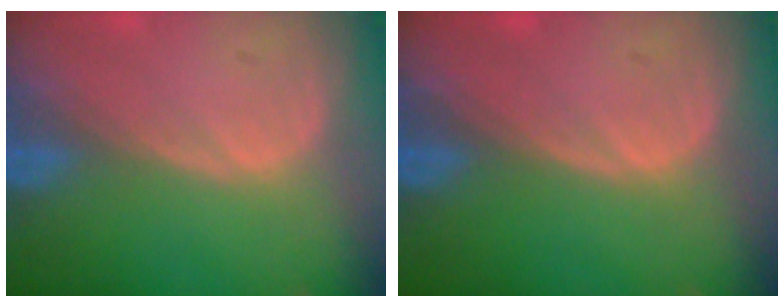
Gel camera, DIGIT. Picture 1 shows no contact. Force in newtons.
{"total": 0.0}